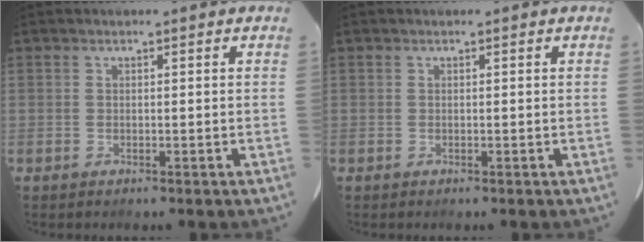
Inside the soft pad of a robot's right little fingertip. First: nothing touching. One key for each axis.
{"total": 0.0}